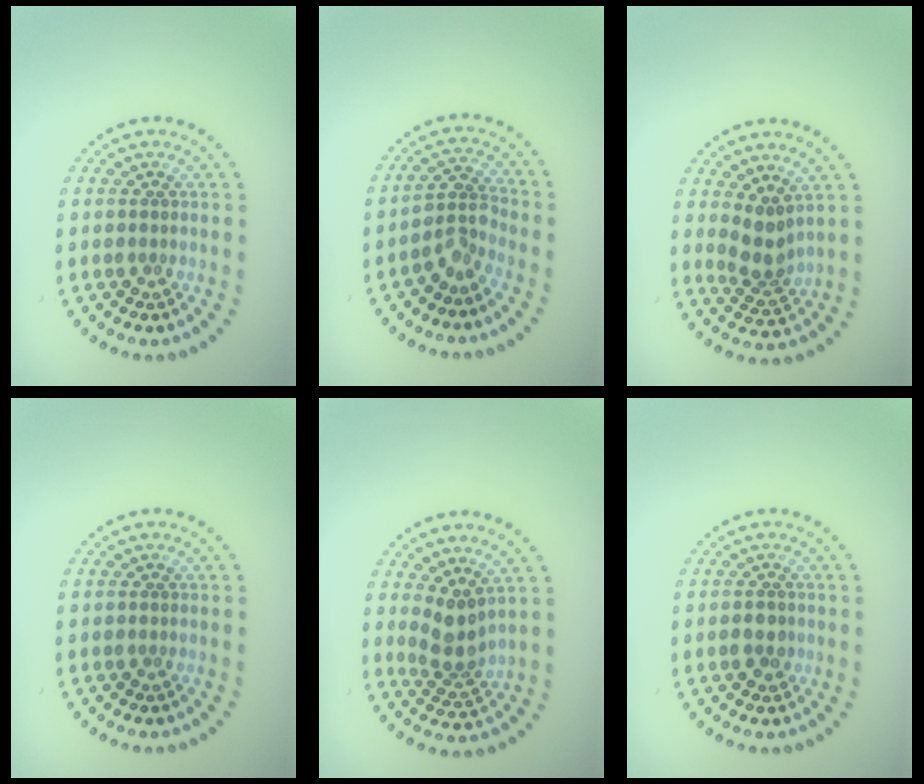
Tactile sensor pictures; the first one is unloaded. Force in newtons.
{"total": 2.6, "press": 1.9, "slide": 1.9}
{"total": 2.6, "press": 2.0, "slide": 1.7}
{"total": 0.0}
{"total": 2.8, "press": 2.1, "slide": 1.8}
{"total": 1.6, "press": 1.6, "slide": 0.5}